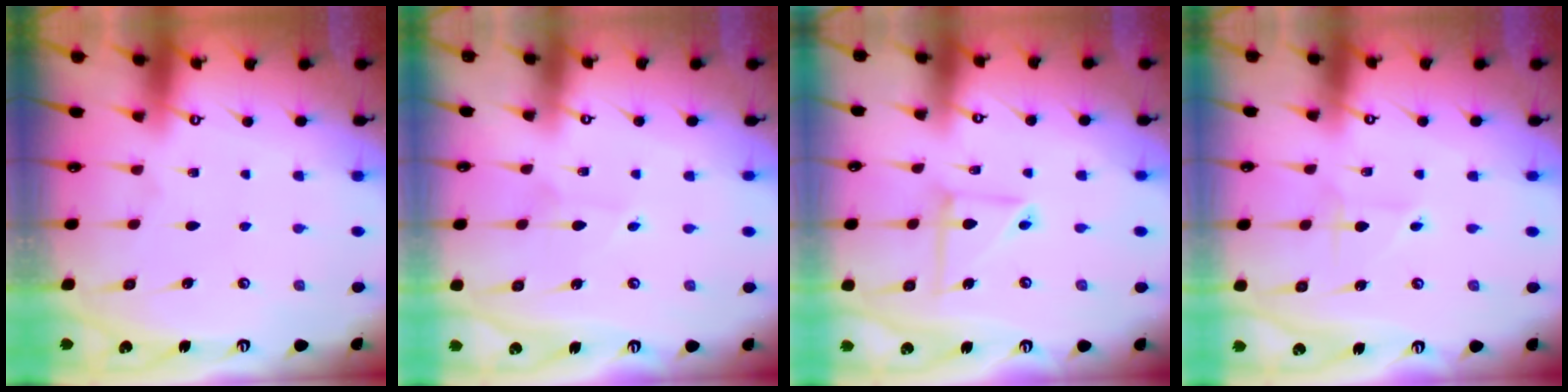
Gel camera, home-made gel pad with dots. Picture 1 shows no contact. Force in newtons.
{"total": 3.0, "press": 2.9, "slide": 0.3}
{"total": 7.6, "press": 7.6, "slide": 0.5}
{"total": 2.0, "press": 2.0, "slide": 0.1}